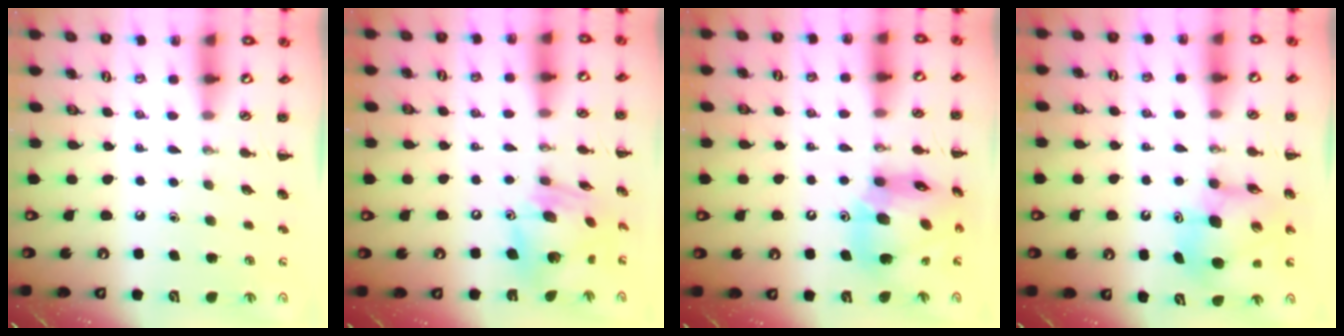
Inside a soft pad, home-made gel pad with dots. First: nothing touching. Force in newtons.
{"total": 13.6, "press": 13.4, "slide": 2.5}
{"total": 16.4, "press": 15.8, "slide": 4.5}
{"total": 9.1, "press": 9.0, "slide": 1.6}